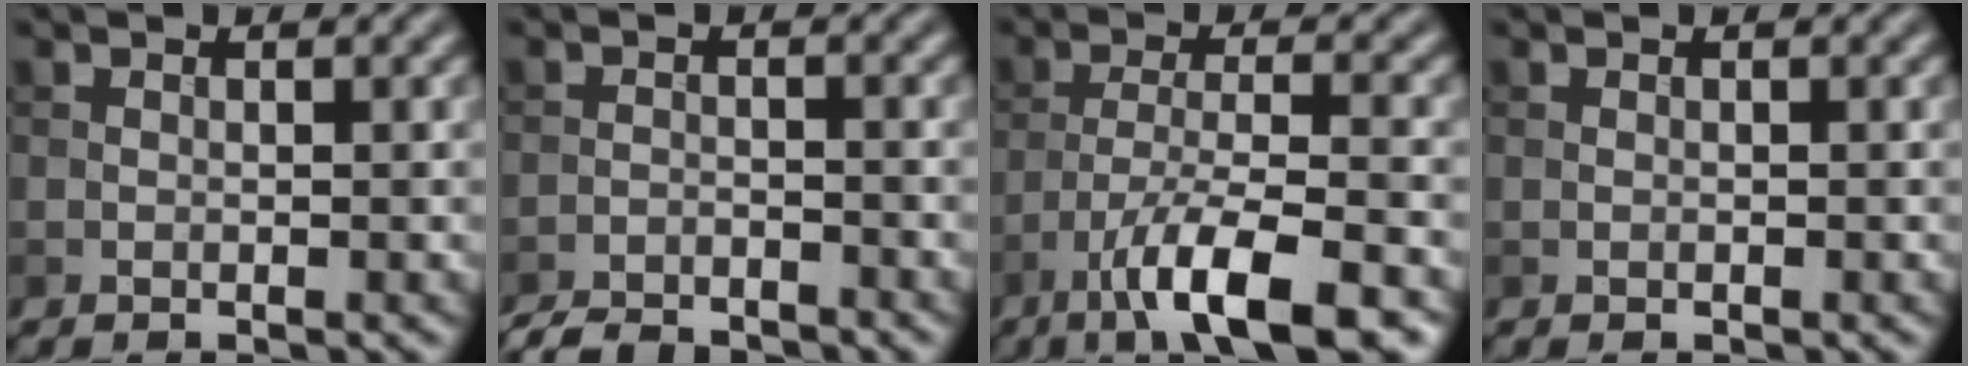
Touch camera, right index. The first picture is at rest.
{"total": 3.4, "force": [-3.3, 0.5, 0.6], "torque": [-0.010, -0.004, -0.065]}
{"total": 8.3, "force": [-5.1, 1.7, 6.4], "torque": [-0.103, 0.001, -0.090]}
{"total": 0.0}